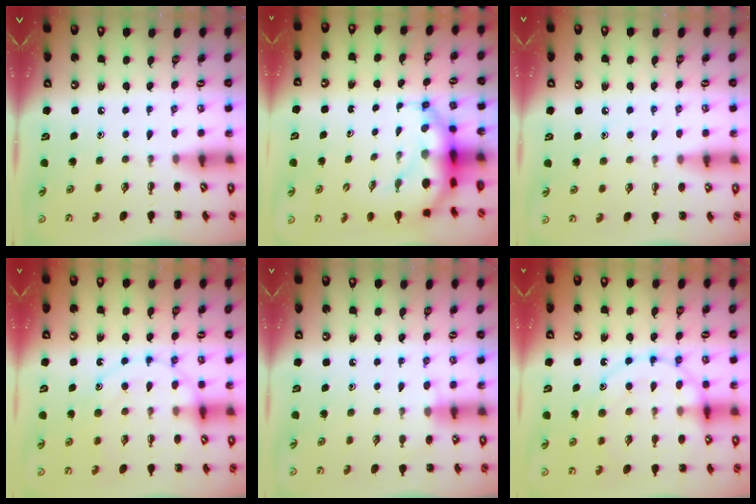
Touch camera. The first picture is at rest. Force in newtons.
{"total": 6.9, "press": 6.7, "slide": 1.7}
{"total": 5.4, "press": 5.2, "slide": 1.6}
{"total": 14.2, "press": 14.1, "slide": 1.3}
{"total": 7.5, "press": 7.1, "slide": 2.2}
{"total": 15.1, "press": 15.0, "slide": 1.4}